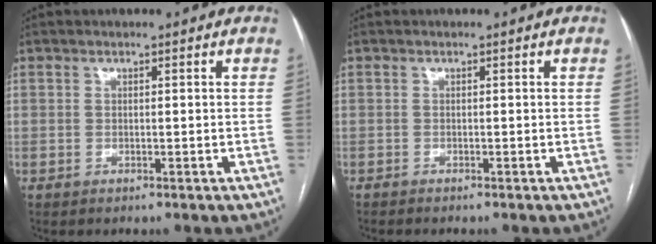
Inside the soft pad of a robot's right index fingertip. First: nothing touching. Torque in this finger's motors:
{"motor_torque": [0.01, 0.15, 0.08, 0.01]}